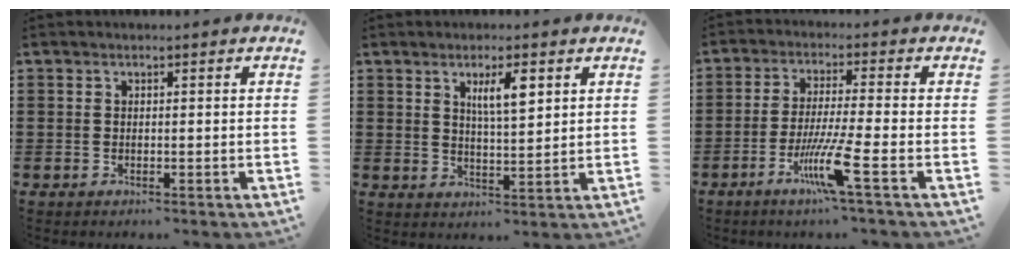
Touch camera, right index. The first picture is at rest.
{"total": 4.8, "force": [2.2, 1.2, 4.1], "torque": [-0.078, 0.005, 0.034]}
{"total": 8.1, "force": [-3.8, -0.2, 7.1], "torque": [-0.144, -0.017, -0.073]}